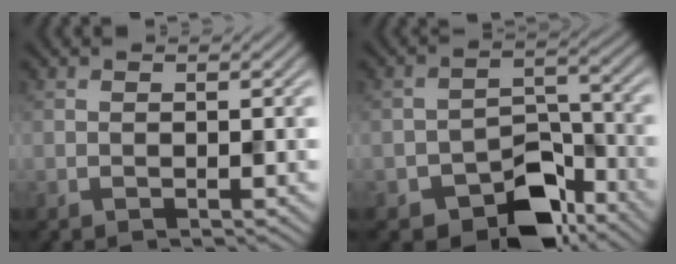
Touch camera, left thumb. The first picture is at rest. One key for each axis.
{"total": 8.5, "fx": -5.6, "fy": 4.8, "fz": 4.3, "tx": -0.058, "ty": -0.008, "tz": -0.103}